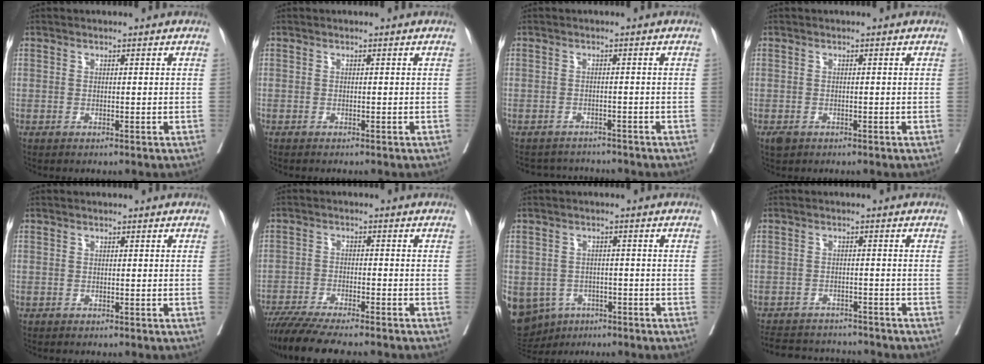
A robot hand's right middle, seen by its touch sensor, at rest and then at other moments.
{"total": 1.1, "force": [-1.0, 0.2, 0.4], "torque": [-0.007, -0.002, -0.014]}
{"total": 5.4, "force": [-5.3, 1.0, 0.0], "torque": [0.005, 0.007, -0.073]}
{"total": 1.4, "force": [-0.9, 0.9, 0.7], "torque": [-0.016, -0.001, -0.009]}
{"total": 0.0}
{"total": 11.8, "force": [-10.2, 1.1, 5.8], "torque": [-0.082, -0.022, -0.160]}
{"total": 14.8, "force": [-7.0, 11.9, 5.2], "torque": [-0.157, 0.000, -0.089]}
{"total": 11.3, "force": [-10.6, 2.9, 2.7], "torque": [-0.053, 0.008, -0.145]}